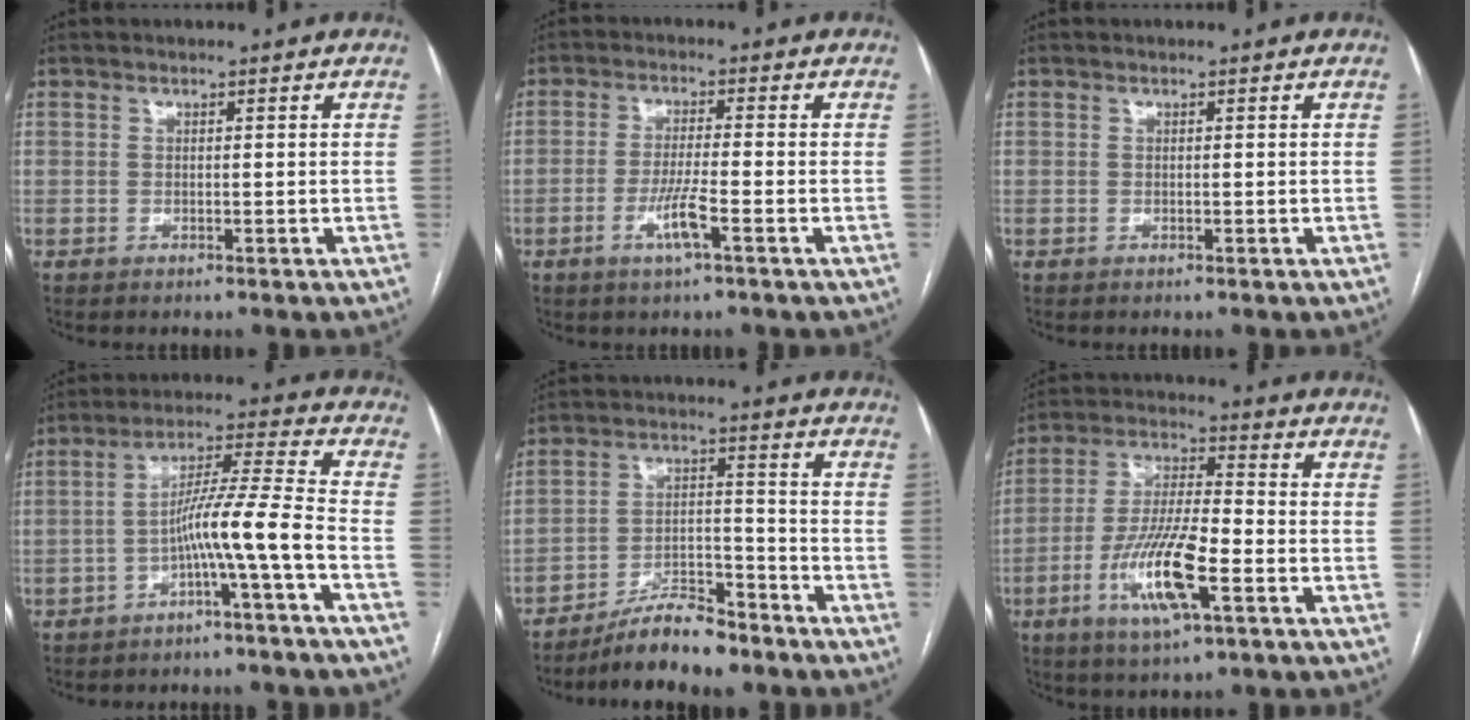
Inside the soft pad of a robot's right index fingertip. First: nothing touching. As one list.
[{"total": 5.1, "force": [-2.2, 0.0, 4.6], "torque": [-0.088, -0.008, -0.043]}, {"total": 0.0}, {"total": 8.9, "force": [-3.7, -1.4, 8.0], "torque": [-0.133, 0.025, -0.062]}, {"total": 9.1, "force": [-7.8, 2.0, 4.2], "torque": [-0.068, 0.007, -0.136]}, {"total": 13.0, "force": [-4.9, 2.4, 11.8], "torque": [-0.236, -0.008, -0.087]}]